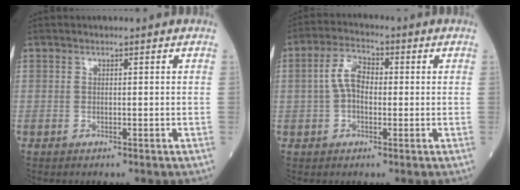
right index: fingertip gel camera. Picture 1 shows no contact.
{"total": 5.5, "force": [0.1, 3.1, 4.5], "torque": [-0.099, 0.022, -0.003]}